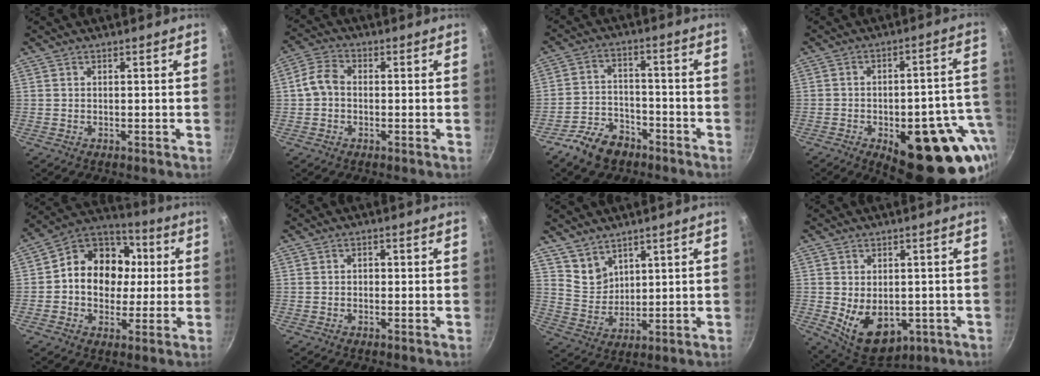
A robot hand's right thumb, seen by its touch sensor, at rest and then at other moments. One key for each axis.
{"total": 5.2, "fx": -0.4, "fy": 4.0, "fz": 3.2, "tx": -0.056, "ty": 0.018, "tz": -0.019}
{"total": 8.8, "fx": -5.9, "fy": 5.3, "fz": 3.6, "tx": -0.049, "ty": 0.054, "tz": -0.105}
{"total": 25.4, "fx": -8.9, "fy": 11.2, "fz": 21.0, "tx": -0.204, "ty": 0.018, "tz": -0.106}
{"total": 15.9, "fx": 1.0, "fy": 13.2, "fz": 8.9, "tx": -0.106, "ty": 0.026, "tz": -0.002}
{"total": 1.1, "fx": -0.2, "fy": 0.9, "fz": 0.6, "tx": -0.008, "ty": 0.005, "tz": -0.005}
{"total": 5.9, "fx": 4.5, "fy": 3.6, "fz": 1.4, "tx": -0.008, "ty": -0.026, "tz": 0.098}
{"total": 11.5, "fx": -2.0, "fy": 7.8, "fz": 8.2, "tx": -0.099, "ty": -0.011, "tz": -0.004}